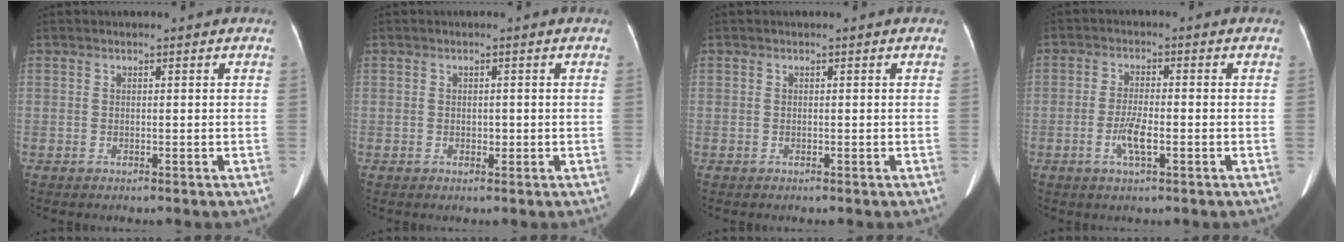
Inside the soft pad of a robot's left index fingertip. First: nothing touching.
{"total": 1.0, "force": [-0.2, 0.7, 0.7], "torque": [-0.012, 0.001, -0.002]}
{"total": 0.0}
{"total": 4.3, "force": [-1.6, 0.8, 3.9], "torque": [-0.080, -0.002, -0.030]}